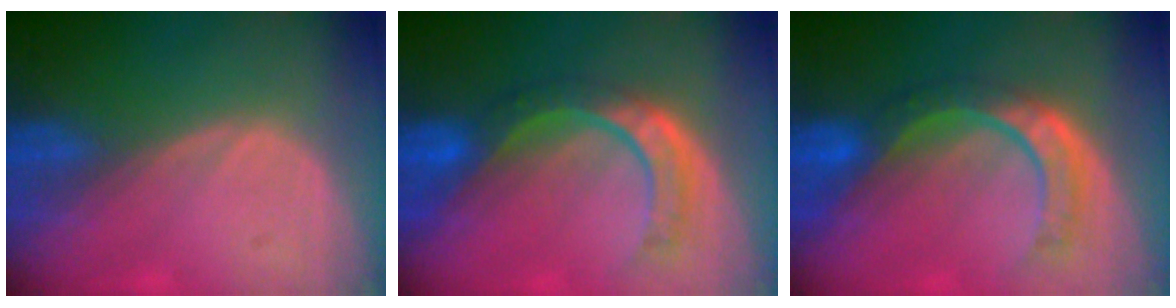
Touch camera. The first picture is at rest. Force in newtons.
{"total": 8.7, "press": 7.3, "slide": 4.7}
{"total": 8.7, "press": 7.3, "slide": 4.7}